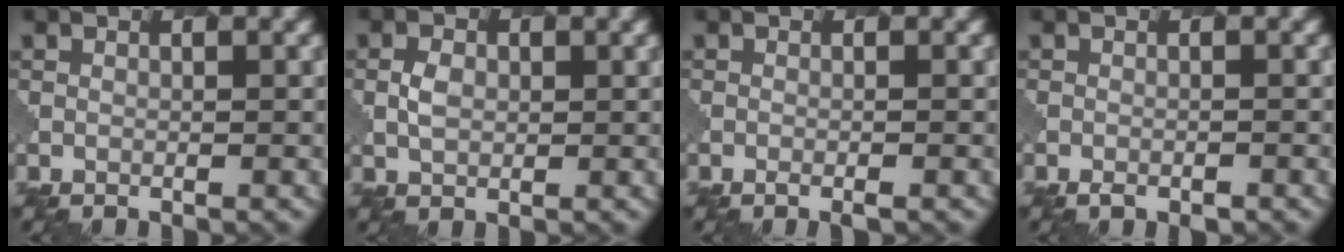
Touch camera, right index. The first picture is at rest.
{"total": 1.5, "force": [0.3, 1.2, 0.8], "torque": [-0.016, 0.002, 0.005]}
{"total": 1.0, "force": [-0.5, 0.2, 0.8], "torque": [-0.009, 0.001, -0.008]}
{"total": 1.1, "force": [-0.9, 0.3, 0.5], "torque": [-0.009, -0.001, -0.014]}